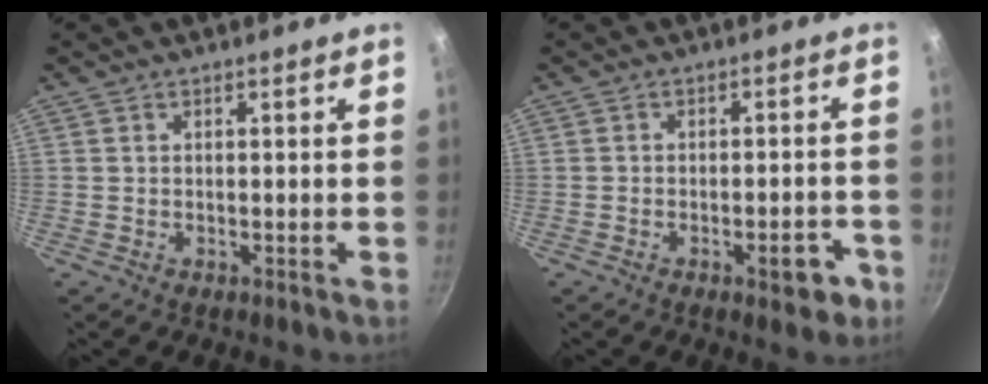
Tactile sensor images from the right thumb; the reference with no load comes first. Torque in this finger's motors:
{"motor_torque": [1.23, 0.65, -0.12, 0.04, 0.13]}